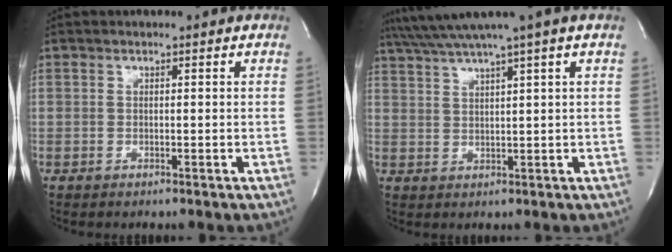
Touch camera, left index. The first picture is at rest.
{"total": 7.0, "force": [5.4, -2.2, 3.8], "torque": [-0.067, 0.016, 0.091]}